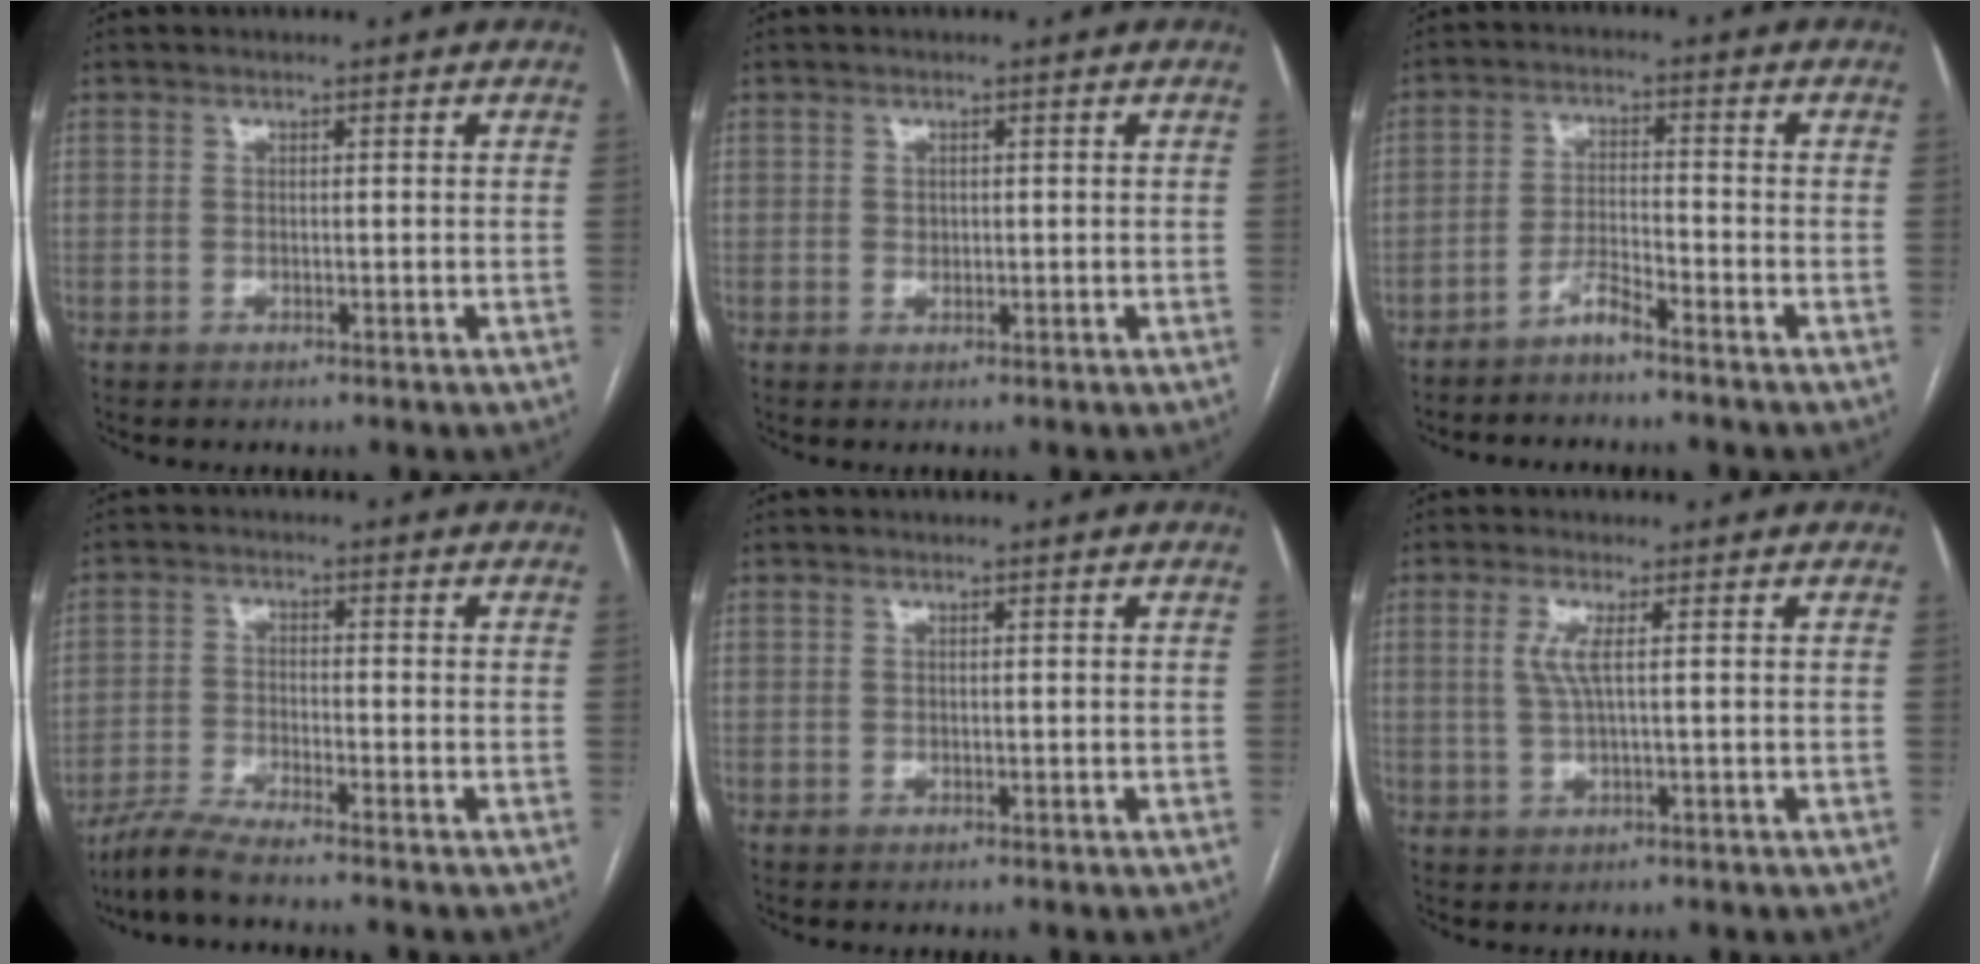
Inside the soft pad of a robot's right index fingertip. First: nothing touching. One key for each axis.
{"total": 1.1, "fx": 0.1, "fy": 0.9, "fz": 0.6, "tx": -0.009, "ty": 0.001, "tz": 0.004}
{"total": 3.4, "fx": -3.0, "fy": 0.0, "fz": 1.7, "tx": -0.034, "ty": -0.002, "tz": -0.059}
{"total": 5.6, "fx": -5.0, "fy": -0.9, "fz": 2.5, "tx": -0.051, "ty": -0.023, "tz": -0.099}
{"total": 0.0}
{"total": 3.2, "fx": 0.7, "fy": 0.1, "fz": 3.1, "tx": -0.074, "ty": 0.001, "tz": 0.016}